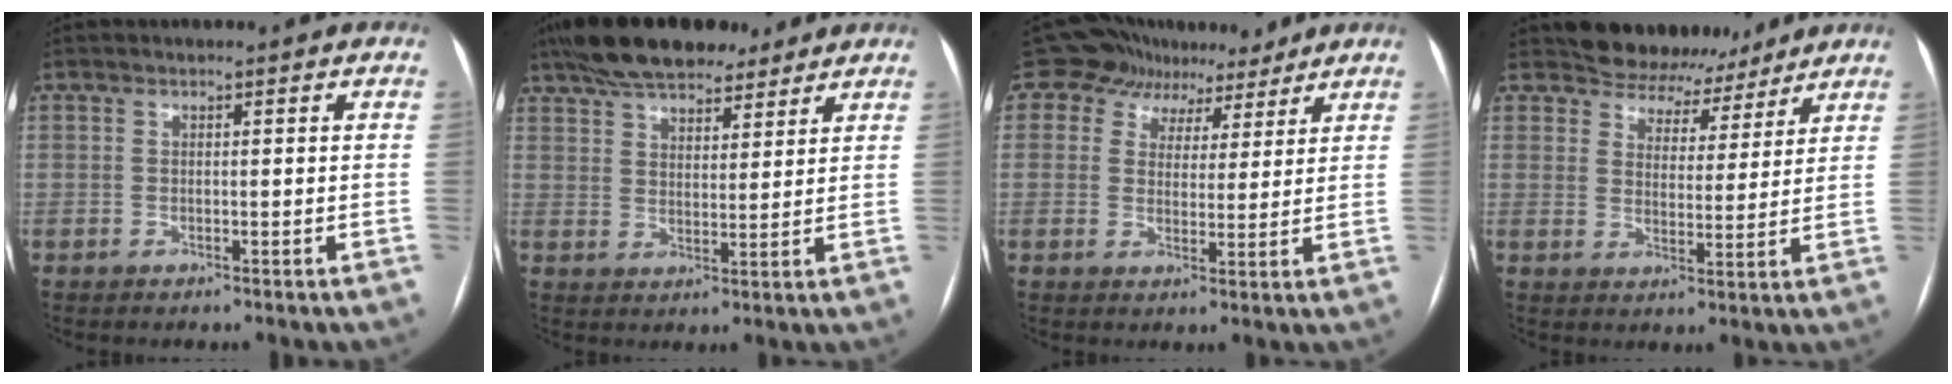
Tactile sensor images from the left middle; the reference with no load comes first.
{"total": 14.8, "force": [11.7, 5.5, 7.2], "torque": [-0.131, 0.043, 0.190]}
{"total": 11.1, "force": [8.1, 6.7, 3.6], "torque": [-0.064, 0.036, 0.115]}
{"total": 8.7, "force": [7.8, 4.0, 0.0], "torque": [0.015, 0.004, 0.099]}